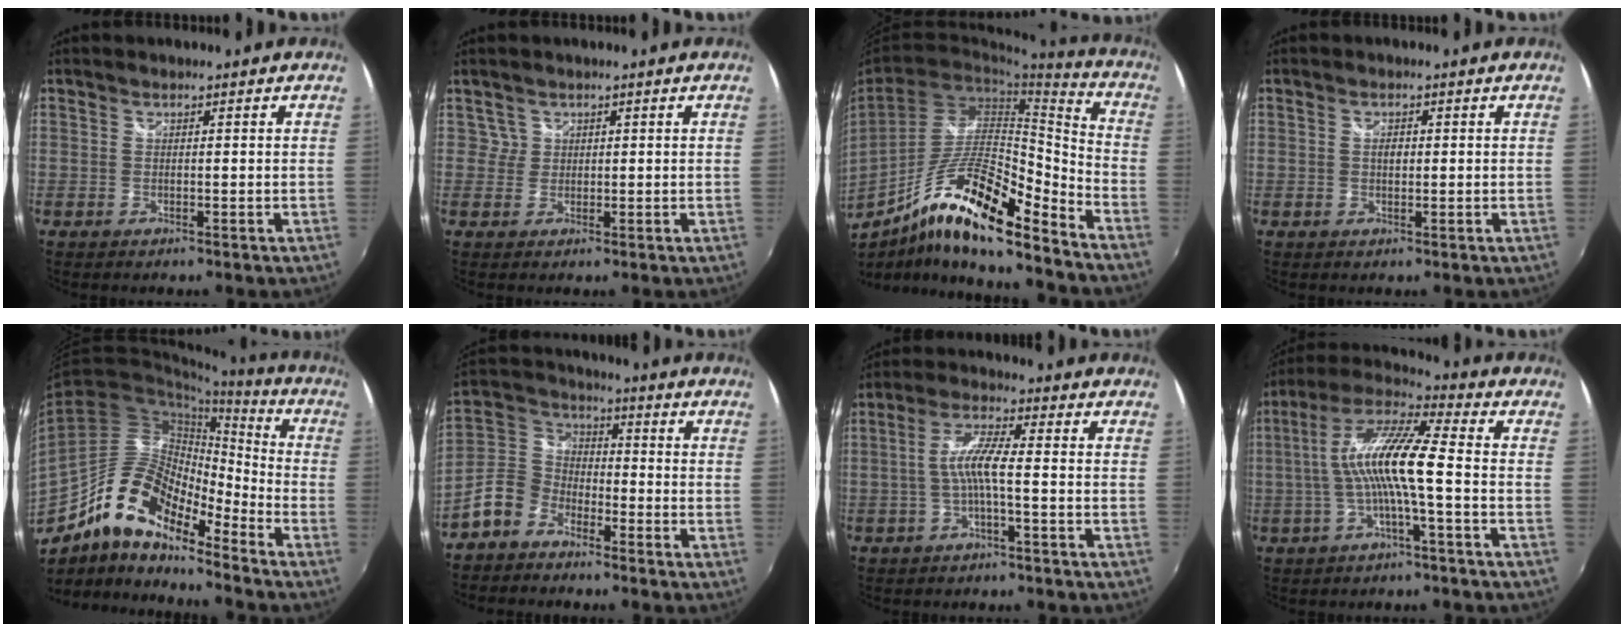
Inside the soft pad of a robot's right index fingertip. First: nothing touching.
{"total": 1.6, "force": [0.5, 1.5, -0.4], "torque": [0.019, 0.011, 0.009]}
{"total": 18.7, "force": [-12.2, 3.5, 13.7], "torque": [-0.248, -0.012, -0.227]}
{"total": 1.5, "force": [0.1, 1.0, 1.1], "torque": [-0.018, 0.002, 0.000]}
{"total": 16.5, "force": [-11.5, 6.3, 10.0], "torque": [-0.179, 0.004, -0.230]}
{"total": 10.4, "force": [-6.7, 6.9, 3.9], "torque": [-0.105, 0.028, -0.141]}
{"total": 5.6, "force": [-1.5, 0.4, 5.4], "torque": [-0.117, 0.009, -0.027]}
{"total": 12.8, "force": [-1.6, 1.2, 12.7], "torque": [-0.240, 0.013, -0.030]}